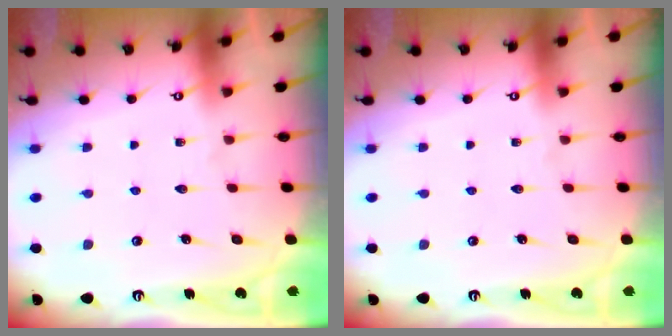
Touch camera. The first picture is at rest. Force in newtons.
{"total": 0.0}